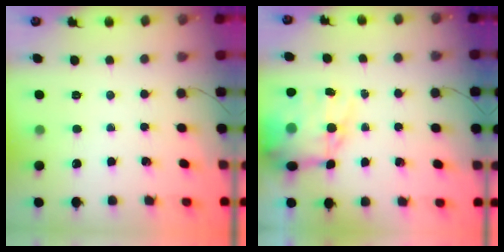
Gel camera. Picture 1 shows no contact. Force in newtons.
{"total": 14.0, "press": 13.6, "slide": 3.3}